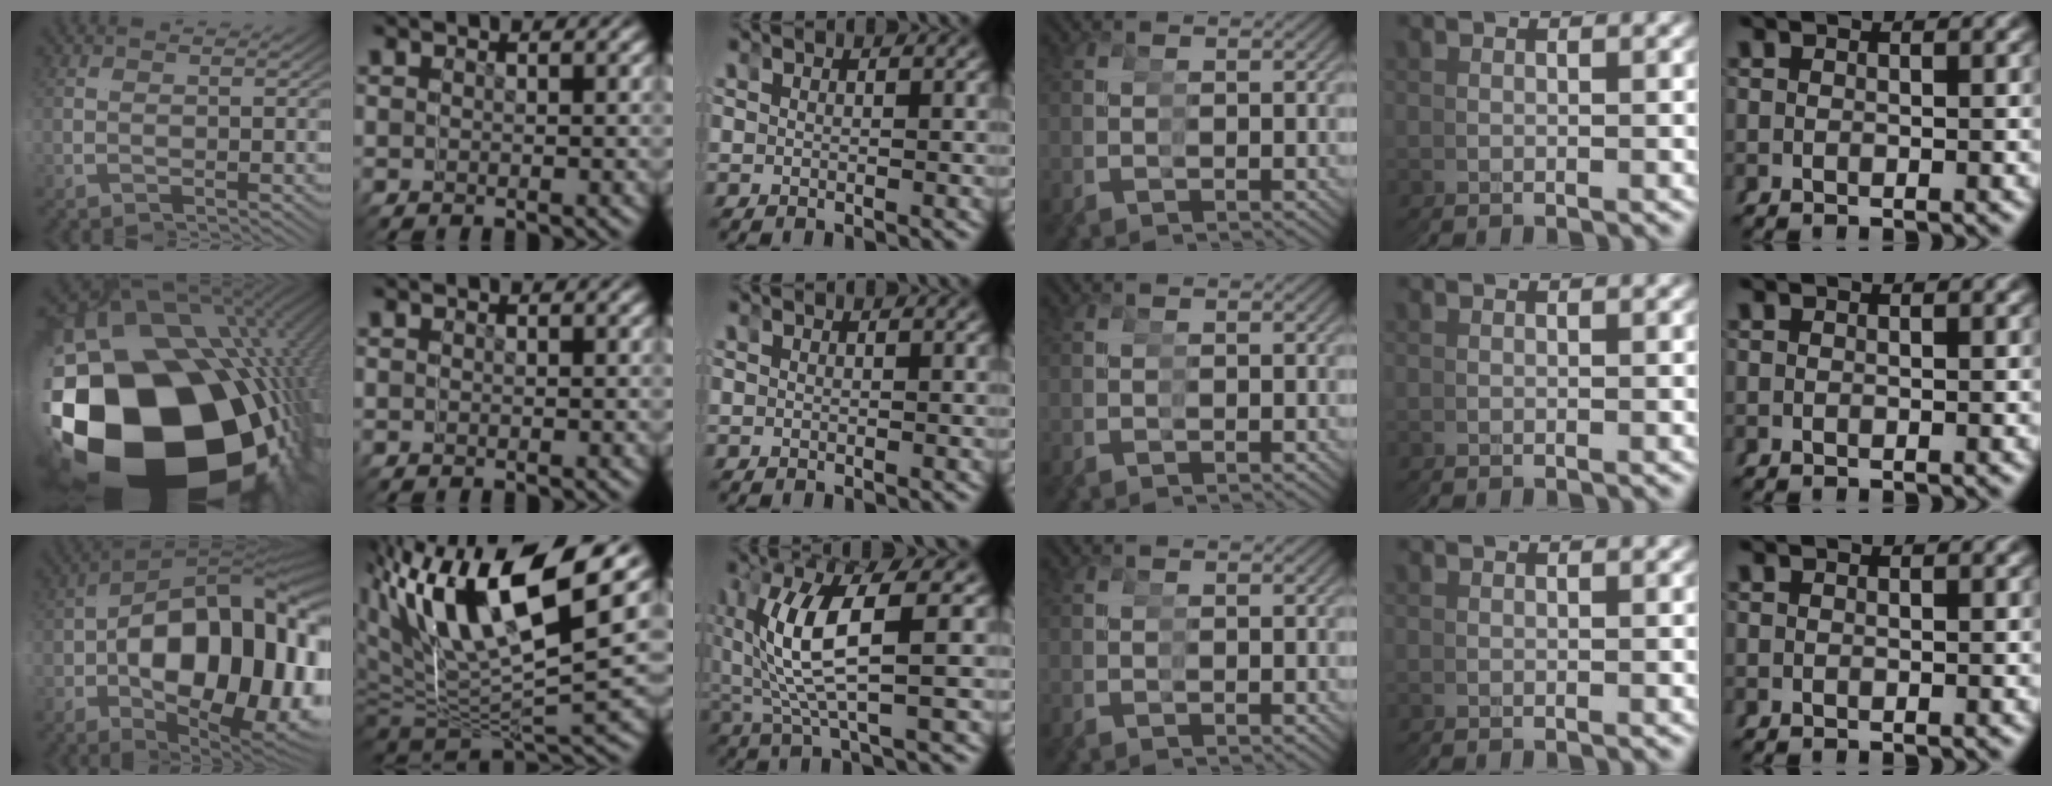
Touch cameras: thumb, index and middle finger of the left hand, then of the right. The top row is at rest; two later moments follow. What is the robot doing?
{"motion": "grasp_and_lifting", "object": "tape"}